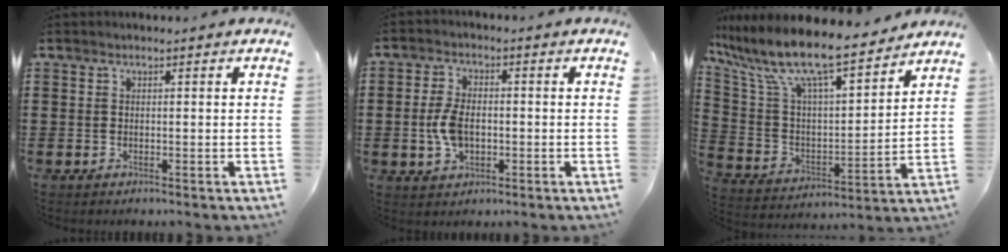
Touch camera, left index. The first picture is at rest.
{"total": 5.5, "force": [-1.0, 3.8, 3.9], "torque": [-0.094, 0.003, -0.023]}
{"total": 11.2, "force": [9.5, 1.1, 5.8], "torque": [-0.153, -0.067, 0.162]}